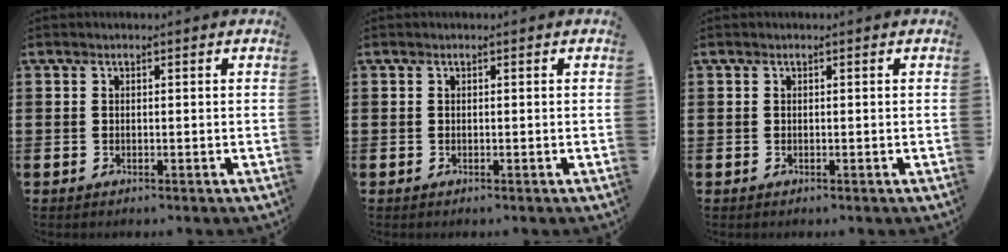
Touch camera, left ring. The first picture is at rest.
{"total": 0.0}
{"total": 0.0}